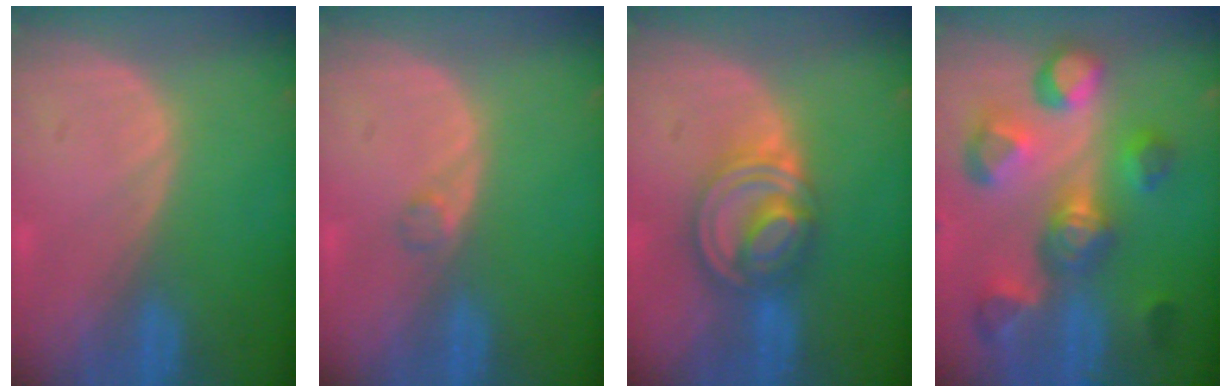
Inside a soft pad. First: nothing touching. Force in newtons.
{"total": 1.2, "press": 1.2, "slide": 0.1}
{"total": 8.2, "press": 6.9, "slide": 4.4}
{"total": 11.0, "press": 9.9, "slide": 4.8}